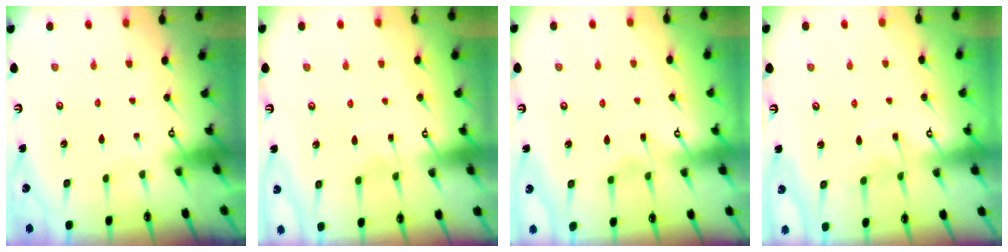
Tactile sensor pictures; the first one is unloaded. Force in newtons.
{"total": 4.8, "press": 4.8, "slide": 0.6}
{"total": 3.4, "press": 3.4, "slide": 0.4}
{"total": 3.3, "press": 3.3, "slide": 0.2}